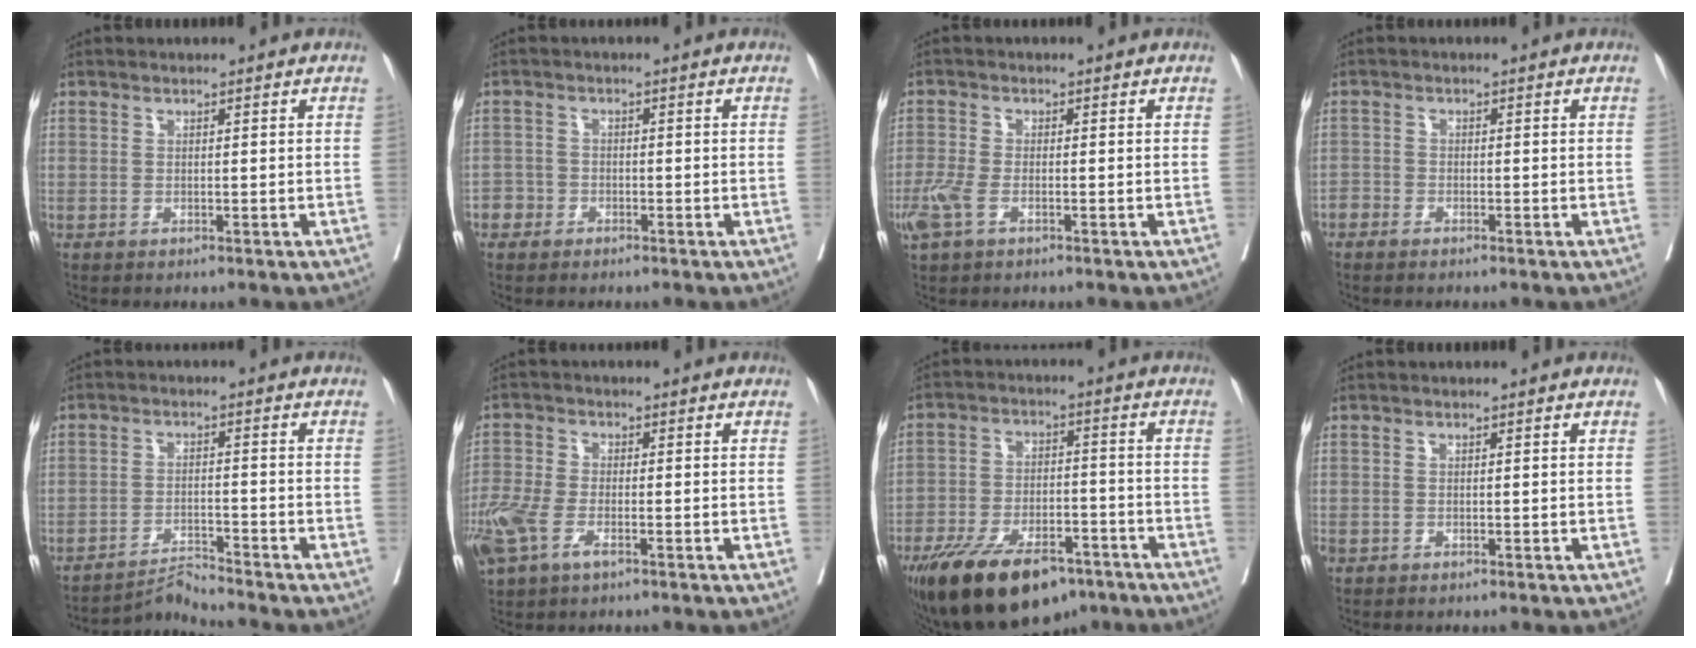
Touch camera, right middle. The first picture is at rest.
{"total": 2.2, "force": [-1.3, 1.8, -0.2], "torque": [0.007, 0.012, -0.031]}
{"total": 3.9, "force": [-1.8, 1.8, 3.0], "torque": [-0.083, -0.006, -0.038]}
{"total": 1.5, "force": [-1.2, 0.9, 0.1], "torque": [0.004, 0.004, -0.025]}
{"total": 4.6, "force": [-4.0, -2.0, -1.0], "torque": [0.009, -0.013, -0.068]}
{"total": 8.3, "force": [-3.8, 4.1, 6.1], "torque": [-0.154, -0.011, -0.075]}
{"total": 16.9, "force": [-11.6, 7.1, 10.0], "torque": [-0.188, -0.008, -0.191]}
{"total": 0.6, "force": [-0.3, 0.6, 0.2], "torque": [-0.005, 0.003, -0.004]}